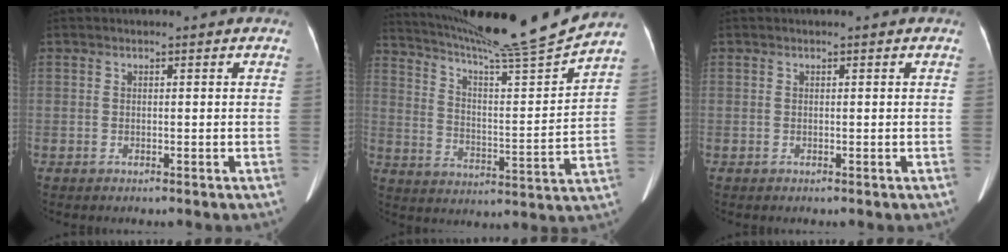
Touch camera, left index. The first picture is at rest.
{"total": 18.7, "force": [17.1, -2.6, 7.2], "torque": [-0.125, -0.044, 0.259]}
{"total": 0.0}